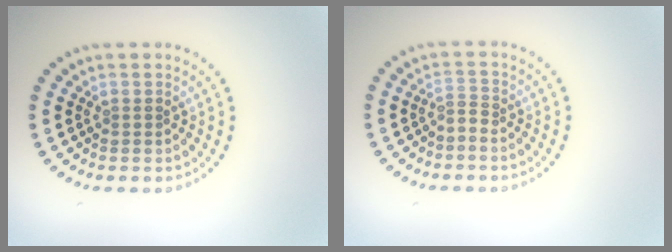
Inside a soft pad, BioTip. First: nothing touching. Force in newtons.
{"total": 1.0, "press": 0.4, "slide": 0.9}